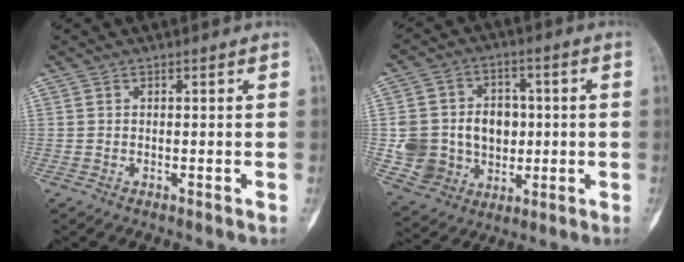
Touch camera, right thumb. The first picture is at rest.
{"total": 15.0, "force": [-0.5, 13.0, 7.3], "torque": [-0.093, 0.022, 0.014]}